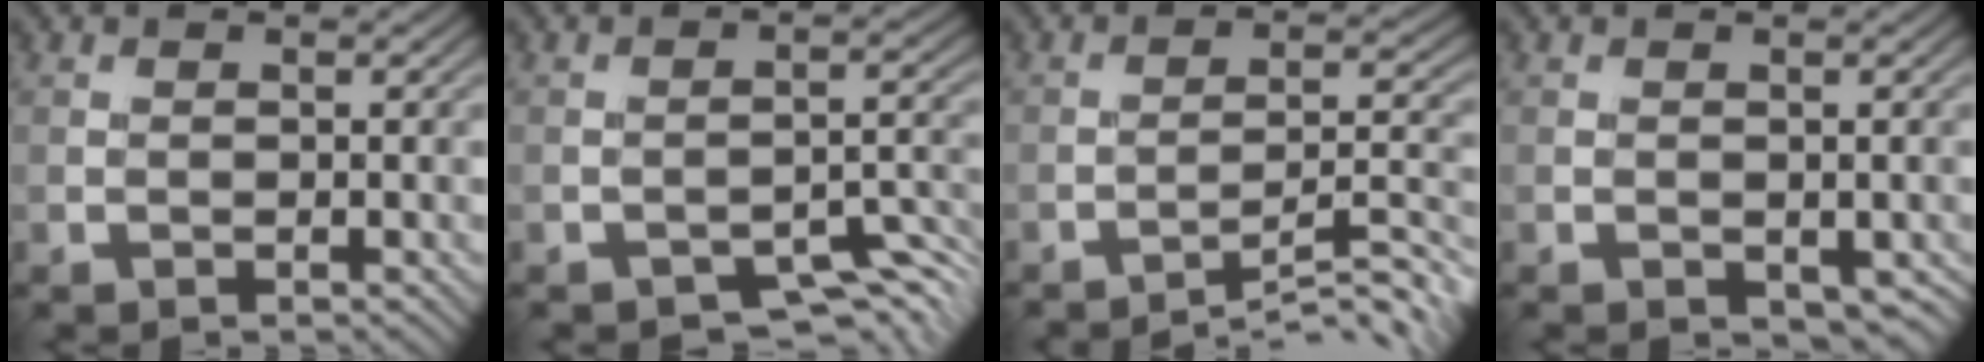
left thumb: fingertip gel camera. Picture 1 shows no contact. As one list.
[{"total": 4.6, "force": [-3.8, 1.1, 2.4], "torque": [-0.028, 0.003, -0.051]}, {"total": 8.6, "force": [-6.4, 1.2, 5.5], "torque": [-0.093, 0.016, -0.093]}, {"total": 2.8, "force": [-1.0, 1.7, 2.0], "torque": [-0.023, -0.011, -0.003]}]